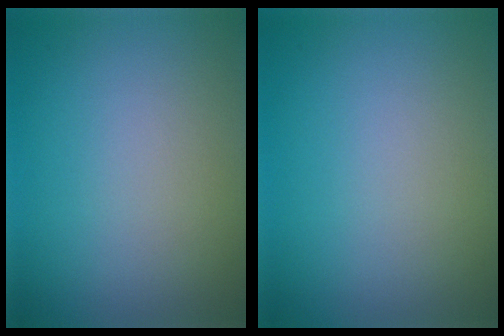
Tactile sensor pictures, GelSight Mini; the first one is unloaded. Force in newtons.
{"total": 0.0}